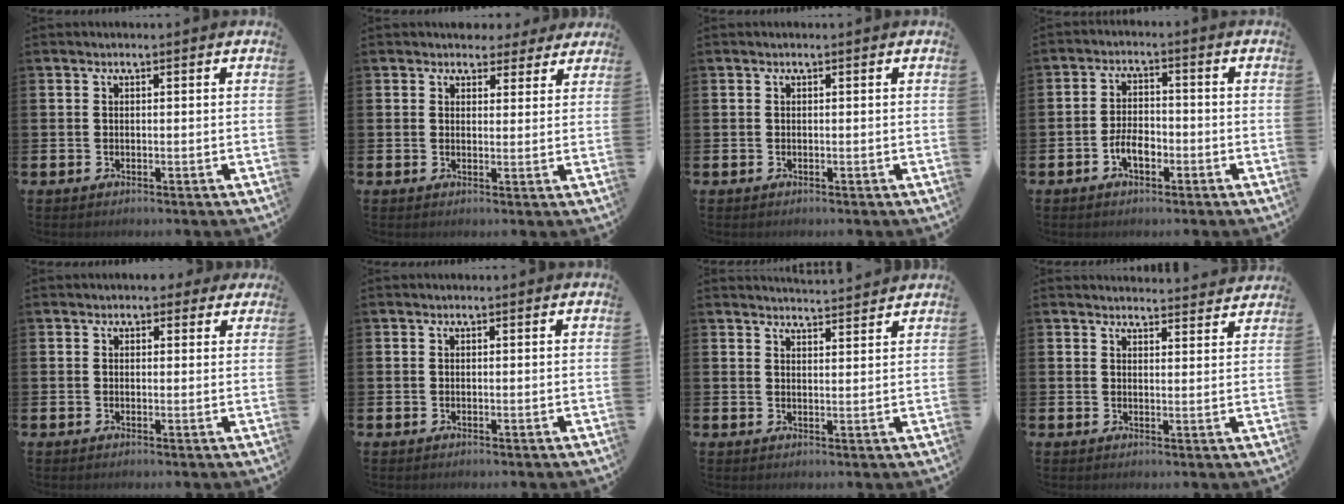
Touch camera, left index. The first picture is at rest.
{"total": 3.6, "force": [3.1, 1.7, 0.2], "torque": [0.006, -0.014, 0.053]}
{"total": 0.0}
{"total": 3.6, "force": [-1.6, 1.8, 2.7], "torque": [-0.046, 0.007, -0.030]}
{"total": 1.7, "force": [1.2, 1.1, 0.3], "torque": [0.001, 0.005, 0.019]}
{"total": 0.0}
{"total": 3.6, "force": [3.6, -0.2, -0.1], "torque": [-0.008, -0.022, 0.065]}
{"total": 3.3, "force": [3.2, 0.2, -0.1], "torque": [0.004, -0.025, 0.057]}